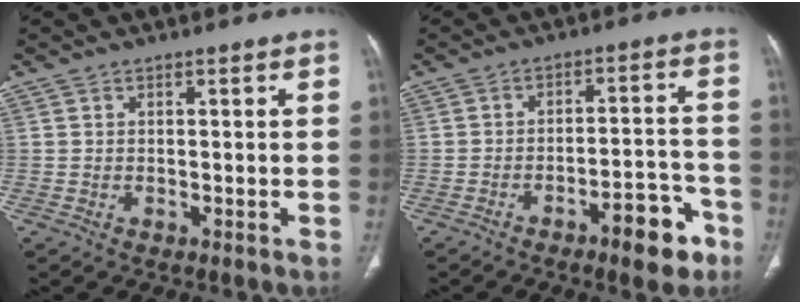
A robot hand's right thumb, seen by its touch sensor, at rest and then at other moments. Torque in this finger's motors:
{"motor_torque": [1.29, 0.87, 0.83, -1.08, 0.17]}